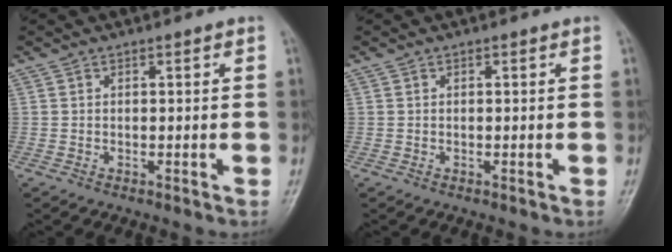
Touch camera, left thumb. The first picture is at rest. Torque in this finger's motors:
{"motor_torque": [0.00, 0.00, 0.01, -0.04, 0.00]}